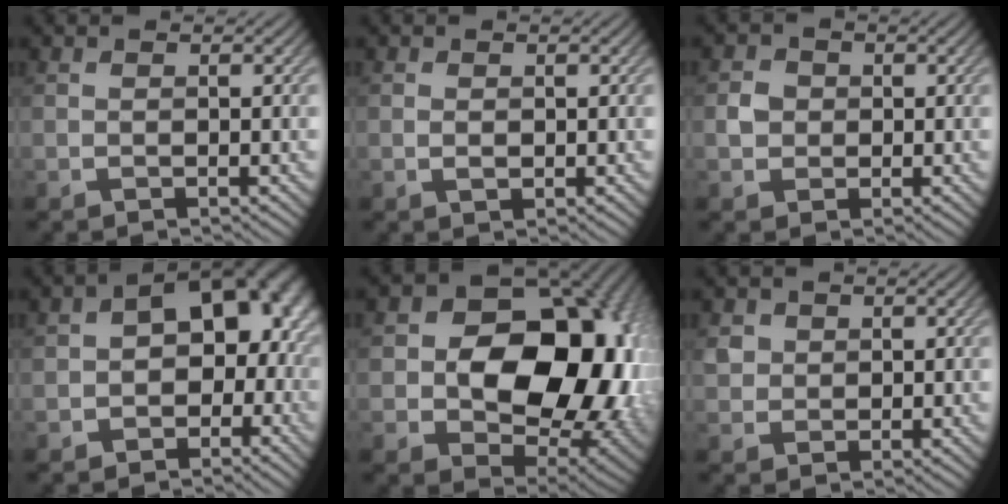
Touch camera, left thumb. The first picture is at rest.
{"total": 0.9, "force": [0.0, 0.6, 0.7], "torque": [-0.014, -0.003, 0.003]}
{"total": 2.2, "force": [0.1, 2.1, 0.7], "torque": [-0.014, 0.002, -0.001]}
{"total": 11.1, "force": [-0.4, 7.8, 7.9], "torque": [-0.067, 0.005, -0.012]}
{"total": 18.5, "force": [1.5, 13.2, 12.9], "torque": [-0.160, -0.020, 0.035]}
{"total": 2.0, "force": [0.7, 1.9, 0.5], "torque": [-0.014, 0.000, 0.015]}